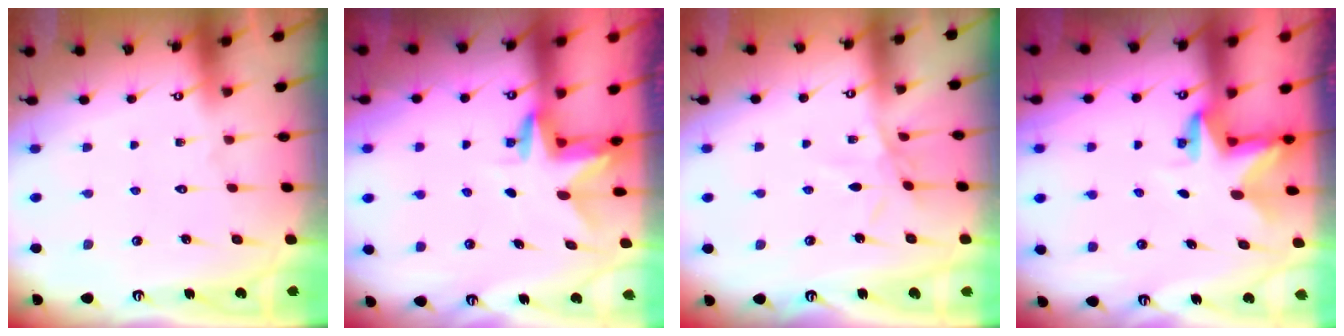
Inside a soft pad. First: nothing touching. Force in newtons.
{"total": 3.2, "press": 3.2, "slide": 0.2}
{"total": 4.1, "press": 4.0, "slide": 0.5}
{"total": 2.8, "press": 2.8, "slide": 0.3}